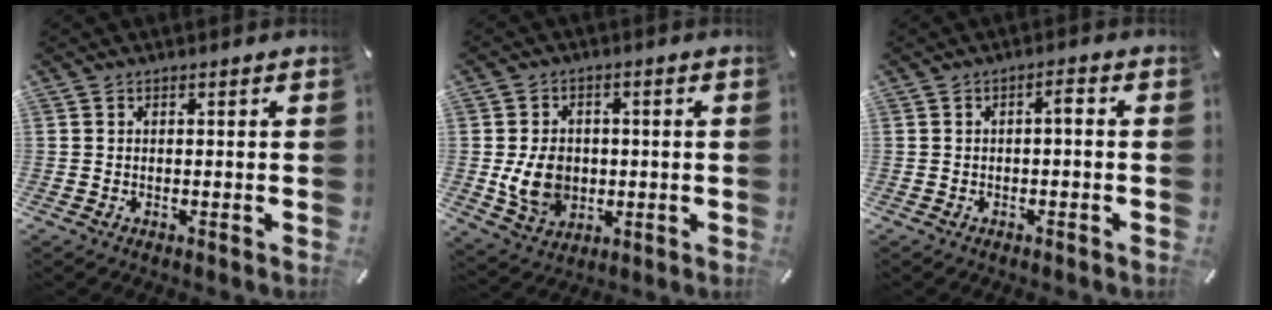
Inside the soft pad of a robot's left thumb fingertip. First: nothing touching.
{"total": 9.6, "force": [-1.1, 7.8, 5.5], "torque": [-0.115, 0.006, -0.017]}
{"total": 3.1, "force": [-1.0, 1.0, 2.7], "torque": [-0.051, 0.014, -0.022]}